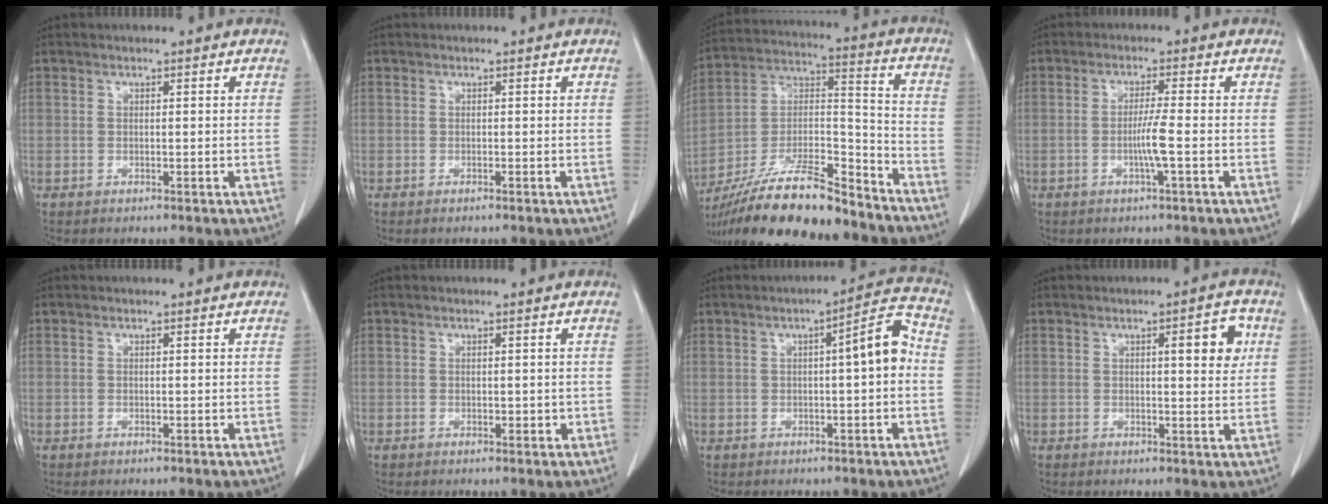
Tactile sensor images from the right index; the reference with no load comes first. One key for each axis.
{"total": 0.0}
{"total": 22.2, "fx": -18.6, "fy": 3.8, "fz": 11.5, "tx": -0.217, "ty": 0.002, "tz": -0.323}
{"total": 3.7, "fx": -1.0, "fy": -0.6, "fz": 3.5, "tx": -0.066, "ty": -0.005, "tz": -0.020}
{"total": 0.0}
{"total": 1.2, "fx": -0.1, "fy": 0.8, "fz": 0.9, "tx": -0.009, "ty": 0.001, "tz": 0.002}
{"total": 6.4, "fx": 0.0, "fy": 0.8, "fz": 6.4, "tx": -0.085, "ty": 0.021, "tz": -0.004}
{"total": 5.2, "fx": 1.6, "fy": 1.1, "fz": 4.8, "tx": -0.065, "ty": 0.003, "tz": 0.020}